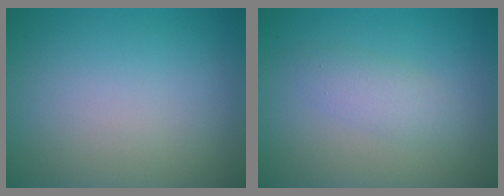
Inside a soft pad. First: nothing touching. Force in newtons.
{"total": 2.0, "press": 2.0, "slide": 0.2}